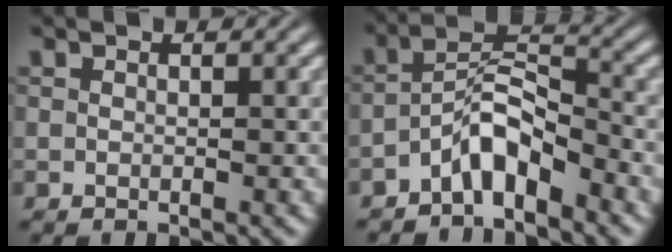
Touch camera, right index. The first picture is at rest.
{"total": 4.3, "force": [-2.4, 1.6, 3.2], "torque": [-0.040, -0.011, -0.036]}